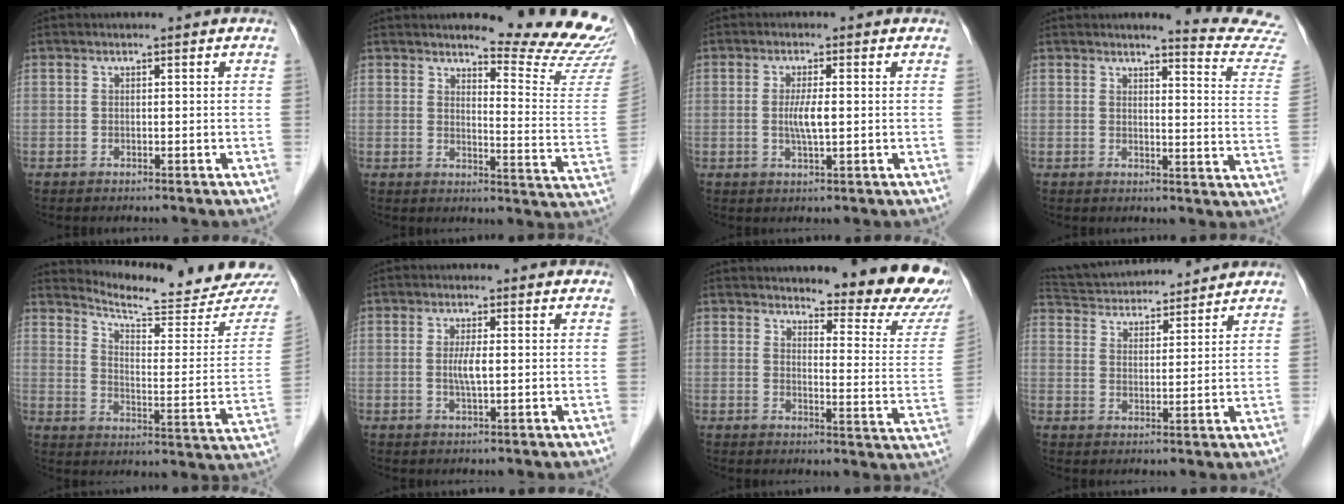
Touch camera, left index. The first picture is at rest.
{"total": 14.4, "force": [13.9, -0.4, 3.7], "torque": [-0.042, -0.119, 0.146]}
{"total": 3.4, "force": [0.0, 0.4, 3.4], "torque": [-0.067, -0.004, 0.000]}
{"total": 10.7, "force": [10.5, -1.2, 1.3], "torque": [-0.010, -0.094, 0.099]}
{"total": 18.2, "force": [17.8, 0.5, 3.9], "torque": [-0.059, -0.100, 0.224]}
{"total": 2.7, "force": [0.1, 0.3, 2.6], "torque": [-0.055, -0.002, 0.002]}
{"total": 14.0, "force": [13.1, 1.2, 4.7], "torque": [-0.046, -0.085, 0.137]}
{"total": 14.2, "force": [13.4, 2.4, 4.1], "torque": [-0.077, 0.037, 0.218]}